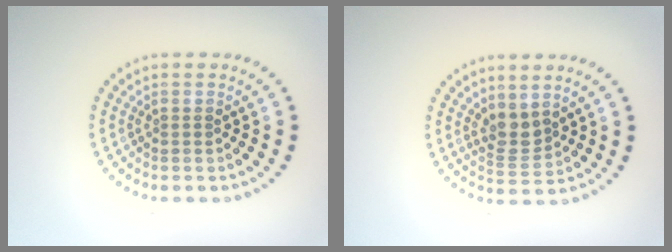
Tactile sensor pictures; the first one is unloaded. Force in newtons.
{"total": 2.3, "press": 1.9, "slide": 1.3}